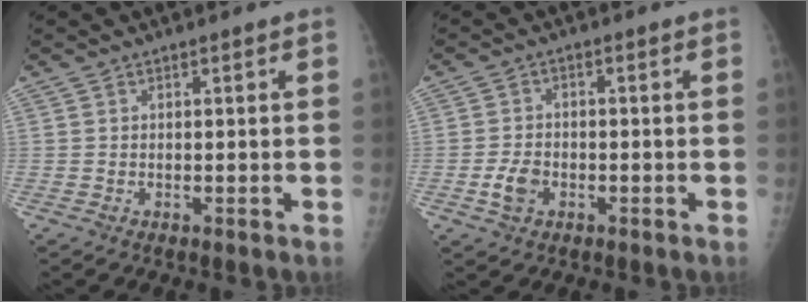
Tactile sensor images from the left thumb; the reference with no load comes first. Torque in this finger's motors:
{"motor_torque": [0.02, 0.32, 0.04, -0.06, 0.00]}